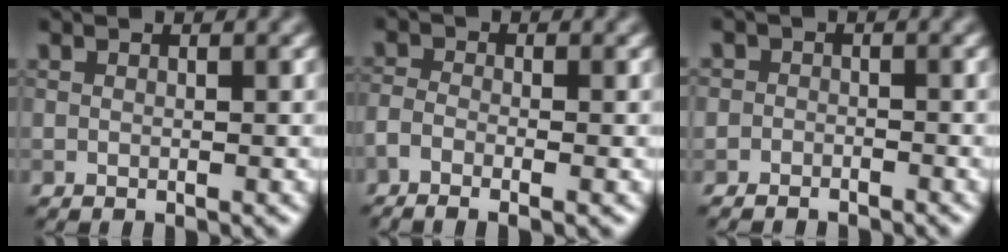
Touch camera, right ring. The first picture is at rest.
{"total": 3.0, "force": [-1.7, 1.0, 2.2], "torque": [-0.051, -0.009, -0.029]}
{"total": 1.9, "force": [-1.5, 1.1, 0.0], "torque": [0.017, 0.002, -0.031]}